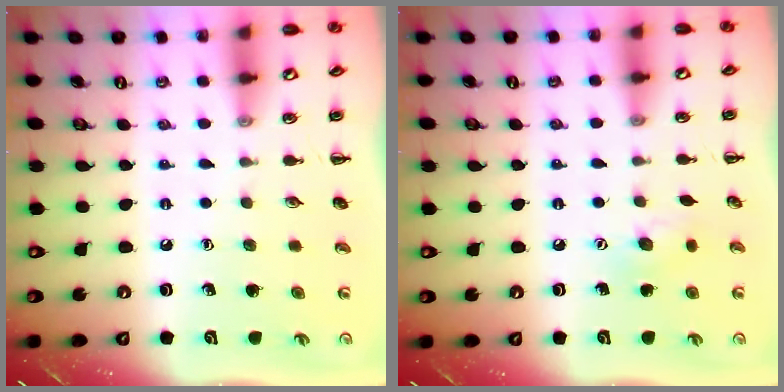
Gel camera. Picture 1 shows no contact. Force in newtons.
{"total": 6.9, "press": 6.8, "slide": 1.4}